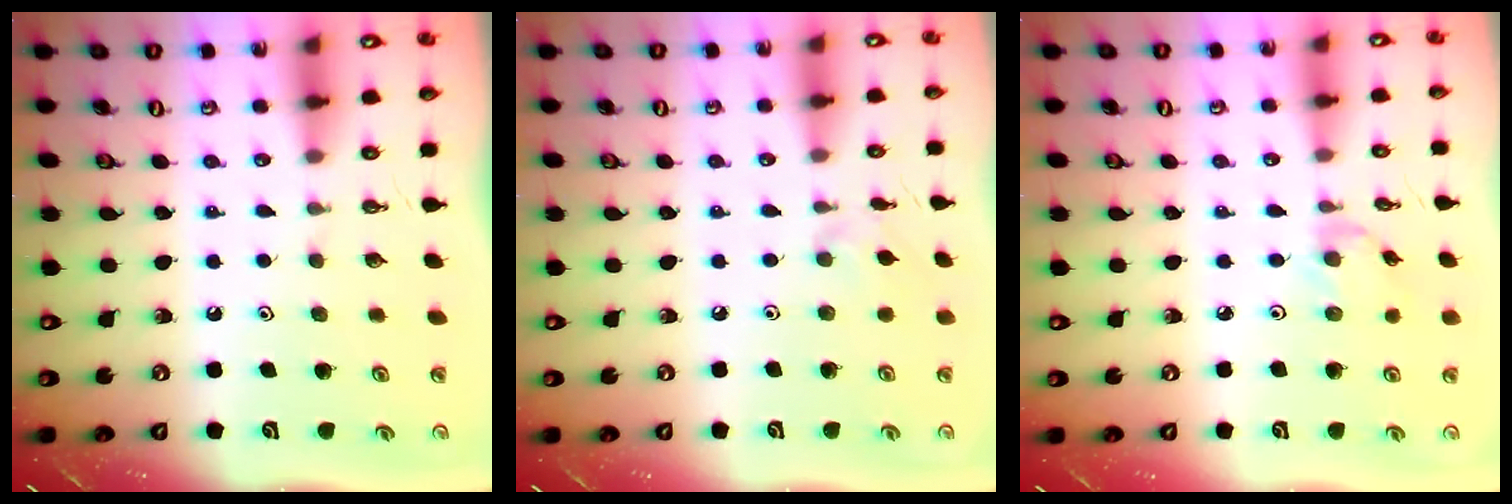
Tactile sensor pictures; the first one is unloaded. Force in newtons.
{"total": 1.9, "press": 1.8, "slide": 0.6}
{"total": 2.0, "press": 2.0, "slide": 0.3}